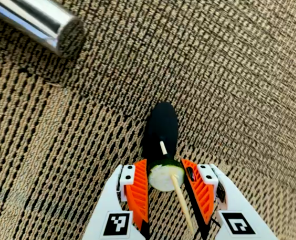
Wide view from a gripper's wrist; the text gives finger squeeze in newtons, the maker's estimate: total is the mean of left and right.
{"total": 10.2, "left": 9.3, "right": 11.2}